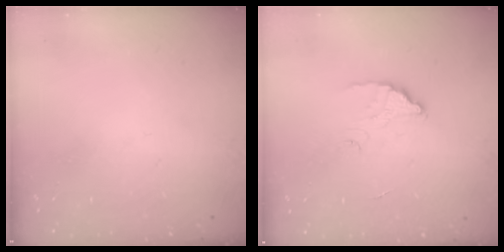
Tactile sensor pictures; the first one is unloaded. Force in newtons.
{"total": 2.9, "press": 2.9, "slide": 0.3}